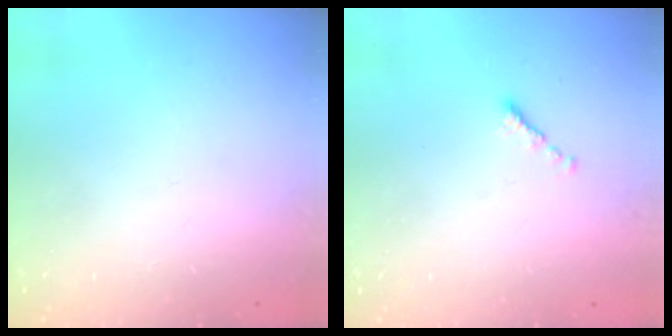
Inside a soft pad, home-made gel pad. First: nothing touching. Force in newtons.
{"total": 0.0}